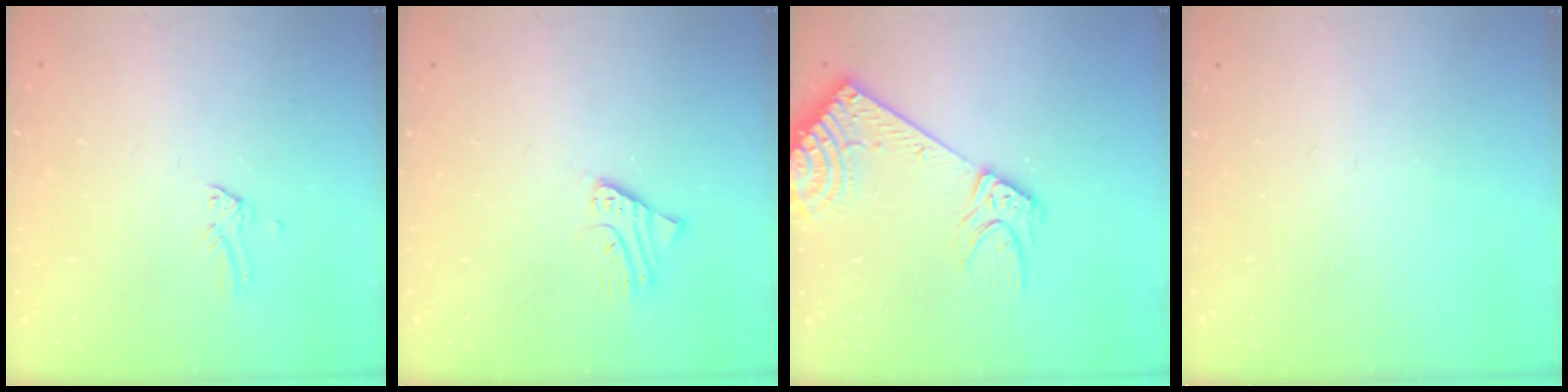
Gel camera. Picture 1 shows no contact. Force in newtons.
{"total": 2.3, "press": 2.3, "slide": 0.1}
{"total": 14.2, "press": 13.9, "slide": 3.0}
{"total": 0.0}